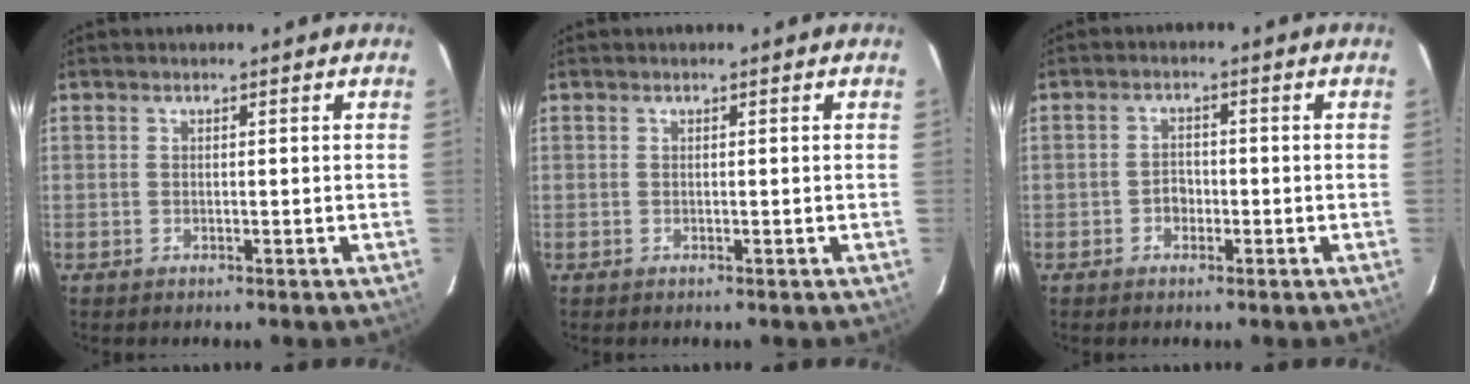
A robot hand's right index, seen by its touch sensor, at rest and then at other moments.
{"total": 0.0}
{"total": 2.4, "force": [-1.0, 1.9, 1.0], "torque": [-0.018, 0.008, -0.016]}